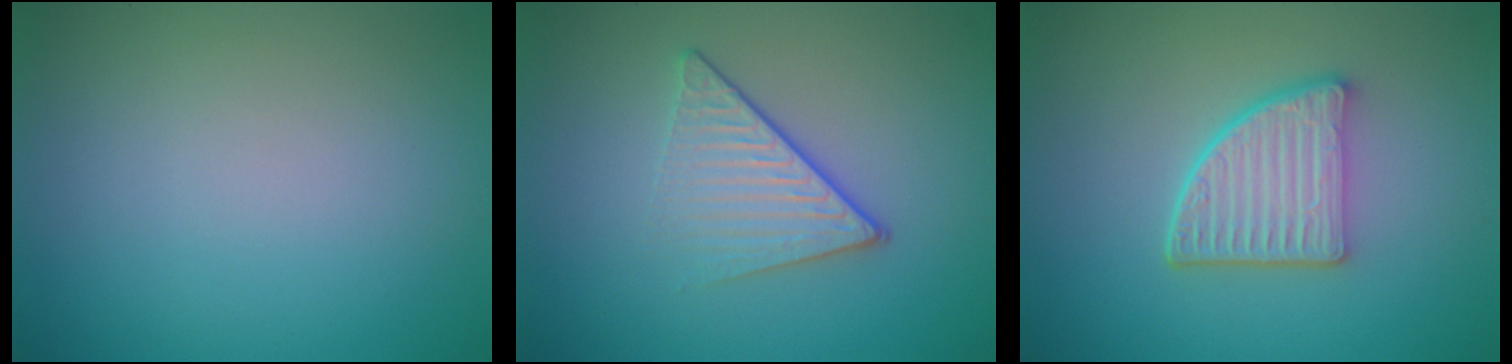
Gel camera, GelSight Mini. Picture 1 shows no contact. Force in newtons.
{"total": 4.1, "press": 2.8, "slide": 3.1}
{"total": 4.9, "press": 3.8, "slide": 3.1}